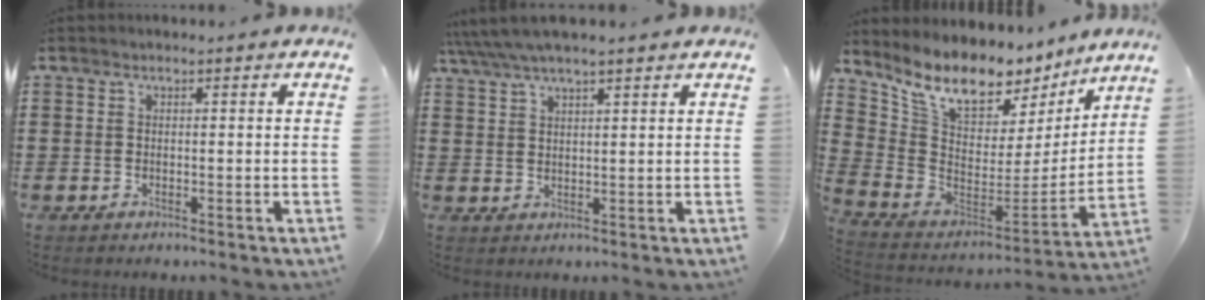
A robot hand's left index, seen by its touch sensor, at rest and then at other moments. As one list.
[{"total": 3.7, "force": [3.1, 0.4, 1.9], "torque": [-0.046, -0.002, 0.056]}, {"total": 10.6, "force": [8.8, 4.0, 4.3], "torque": [-0.127, -0.064, 0.156]}]